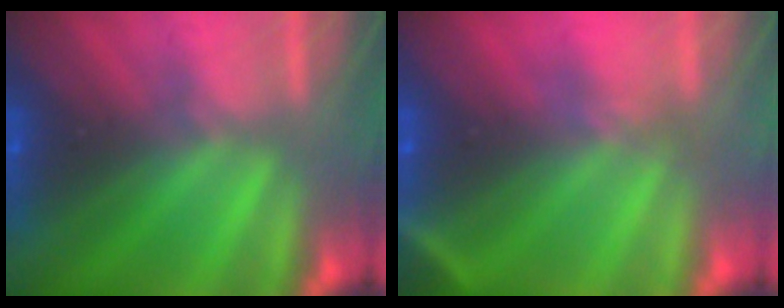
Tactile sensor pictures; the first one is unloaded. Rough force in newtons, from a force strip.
{"total": 2.9}